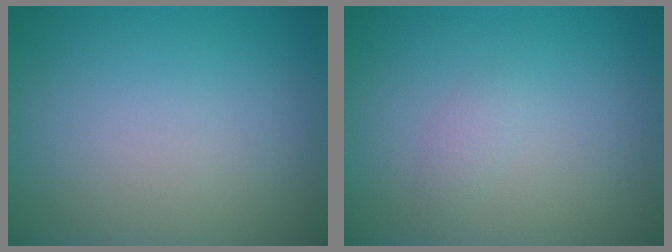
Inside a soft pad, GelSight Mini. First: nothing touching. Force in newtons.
{"total": 0.8, "press": 0.8, "slide": 0.0}